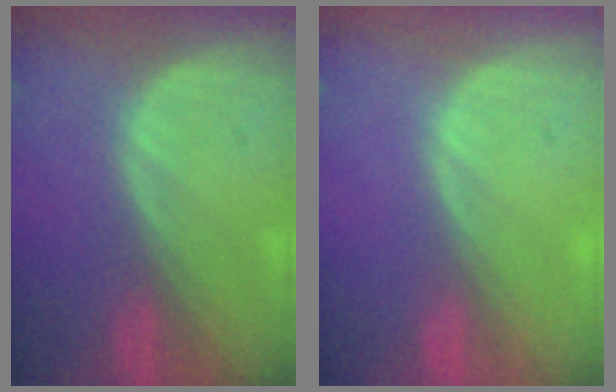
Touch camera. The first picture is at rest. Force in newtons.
{"total": 0.0}